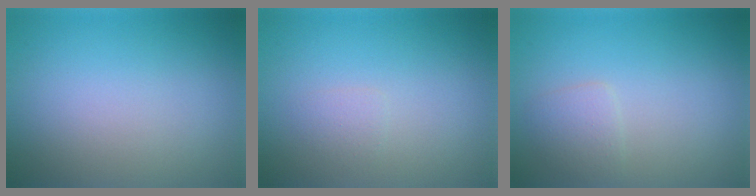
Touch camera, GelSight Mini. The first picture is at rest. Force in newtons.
{"total": 0.9, "press": 0.9, "slide": 0.0}
{"total": 1.5, "press": 1.5, "slide": 0.1}